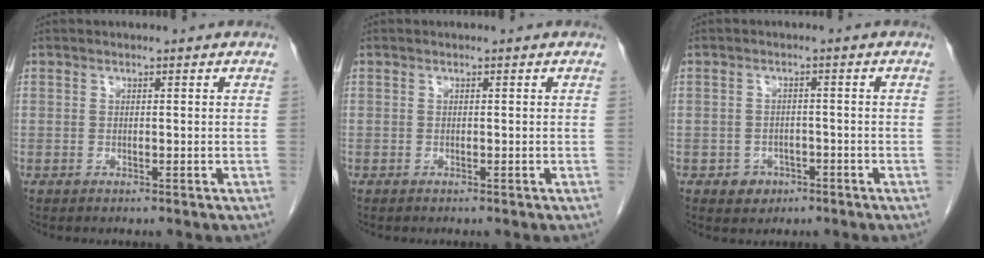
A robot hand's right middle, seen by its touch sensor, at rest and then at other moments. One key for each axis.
{"total": 0.0}
{"total": 2.8, "fx": -1.5, "fy": 2.2, "fz": 0.8, "tx": -0.009, "ty": 0.008, "tz": -0.017}